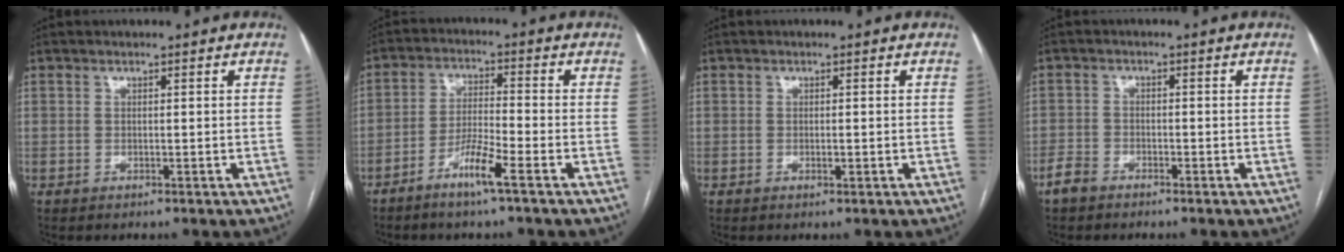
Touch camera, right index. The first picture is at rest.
{"total": 5.8, "force": [-3.7, -0.2, 4.5], "torque": [-0.088, -0.004, -0.075]}
{"total": 0.7, "force": [-0.2, 0.1, 0.7], "torque": [-0.016, -0.002, -0.002]}
{"total": 2.7, "force": [-2.1, 1.5, 0.7], "torque": [-0.020, 0.003, -0.037]}